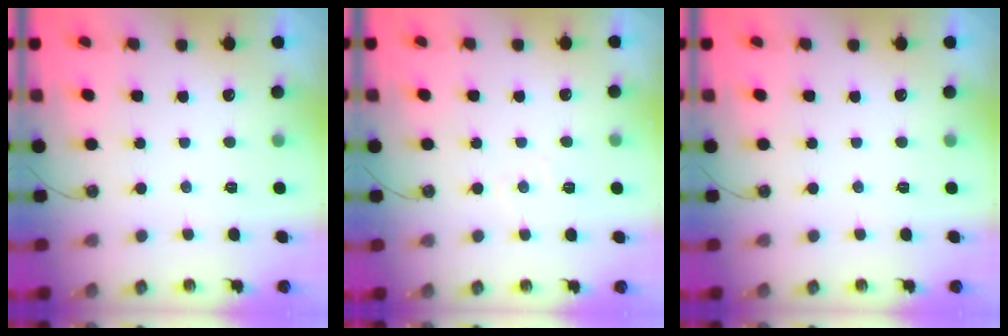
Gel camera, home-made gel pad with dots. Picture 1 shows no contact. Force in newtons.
{"total": 4.8, "press": 4.7, "slide": 0.7}
{"total": 0.0}